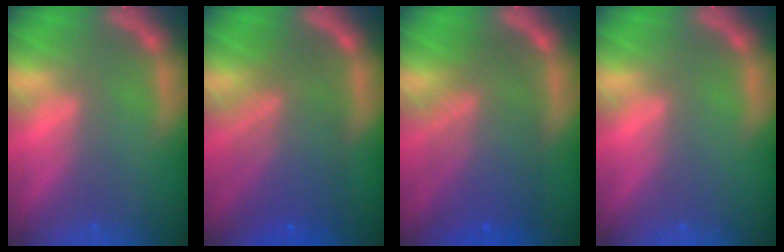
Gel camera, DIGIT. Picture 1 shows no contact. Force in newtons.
{"total": 8.1}
{"total": 8.6}
{"total": 0.0}